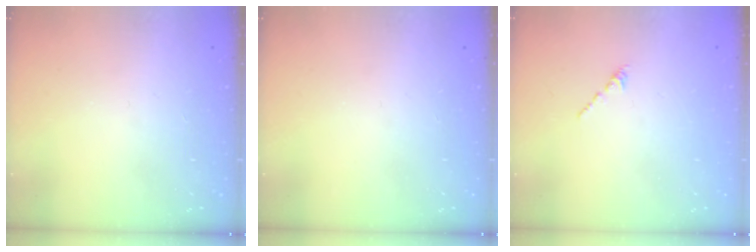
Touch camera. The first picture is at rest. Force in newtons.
{"total": 0.0}
{"total": 0.6, "press": 0.5, "slide": 0.3}